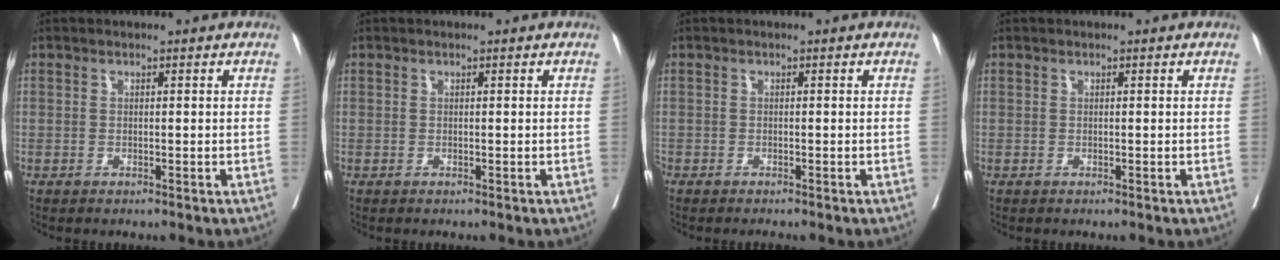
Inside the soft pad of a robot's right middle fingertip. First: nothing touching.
{"total": 0.0}
{"total": 1.2, "force": [-1.1, 0.0, 0.4], "torque": [-0.008, -0.002, -0.020]}
{"total": 0.0}